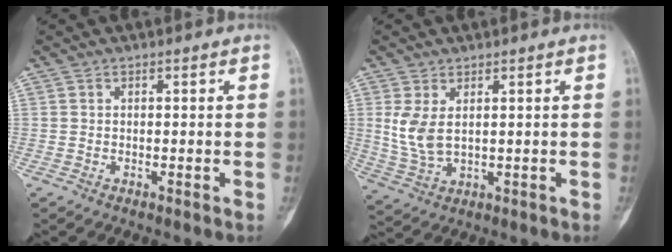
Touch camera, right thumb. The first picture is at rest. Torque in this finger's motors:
{"motor_torque": [-0.62, 0.55, 0.46, 0.76, 0.03]}